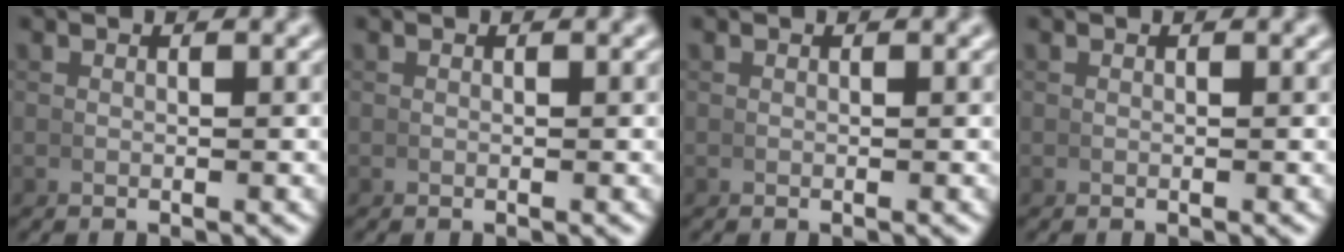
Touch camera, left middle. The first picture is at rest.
{"total": 0.0}
{"total": 0.0}
{"total": 0.0}